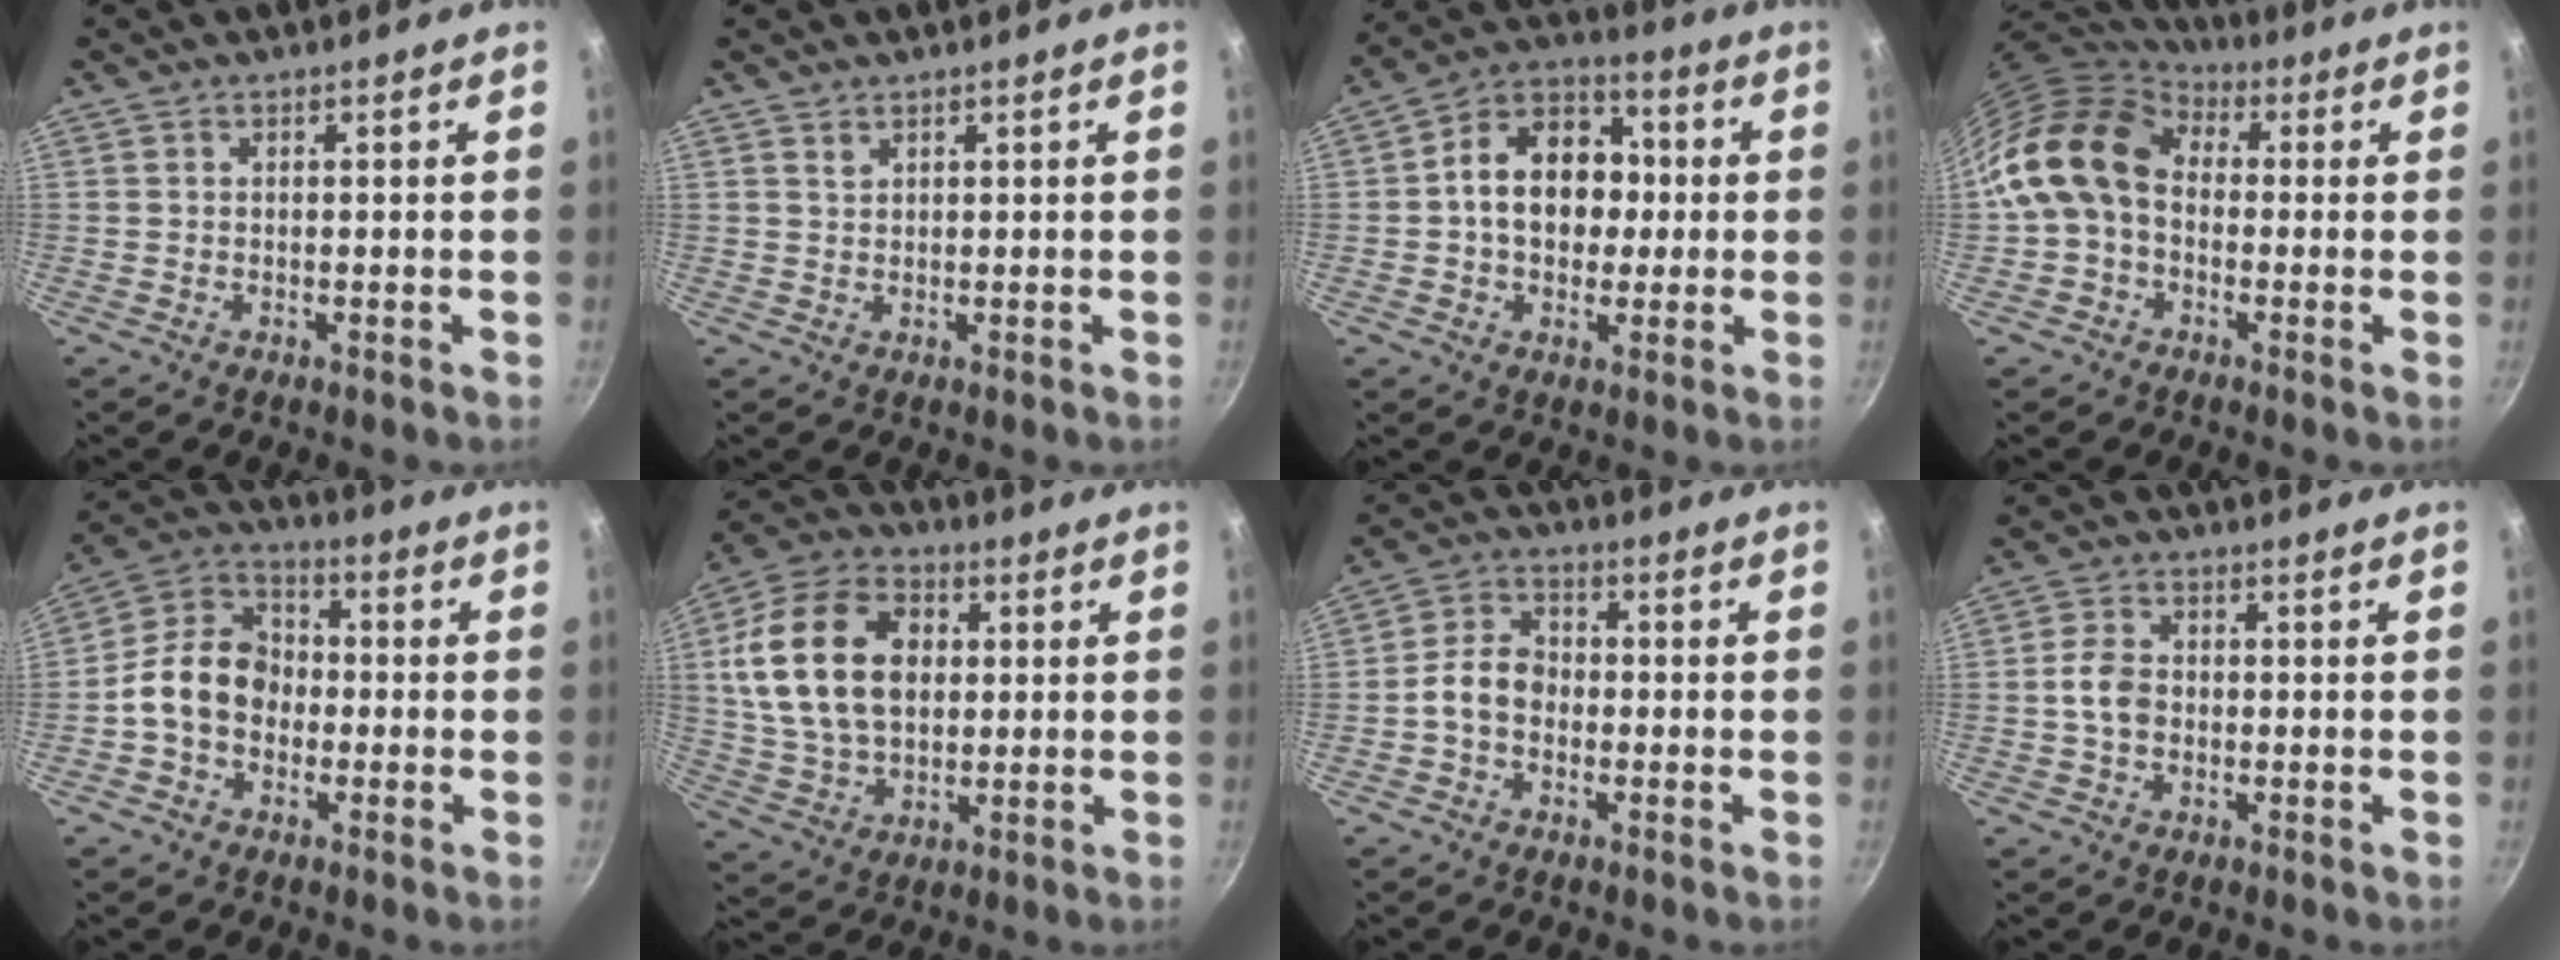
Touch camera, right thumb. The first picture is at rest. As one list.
[{"total": 1.1, "force": [0.8, 0.6, 0.5], "torque": [-0.007, -0.003, 0.016]}, {"total": 14.7, "force": [0.4, 11.0, 9.7], "torque": [-0.113, 0.028, -0.010]}, {"total": 14.3, "force": [0.5, 10.6, 9.5], "torque": [-0.156, 0.030, -0.010]}, {"total": 11.5, "force": [-1.9, 8.9, 7.0], "torque": [-0.089, 0.038, -0.055]}, {"total": 19.5, "force": [3.2, 13.3, 13.8], "torque": [-0.238, 0.010, 0.057]}, {"total": 6.3, "force": [-1.4, 4.7, 4.0], "torque": [-0.054, 0.027, -0.039]}, {"total": 5.0, "force": [-0.6, 3.7, 3.4], "torque": [-0.060, 0.016, -0.017]}]